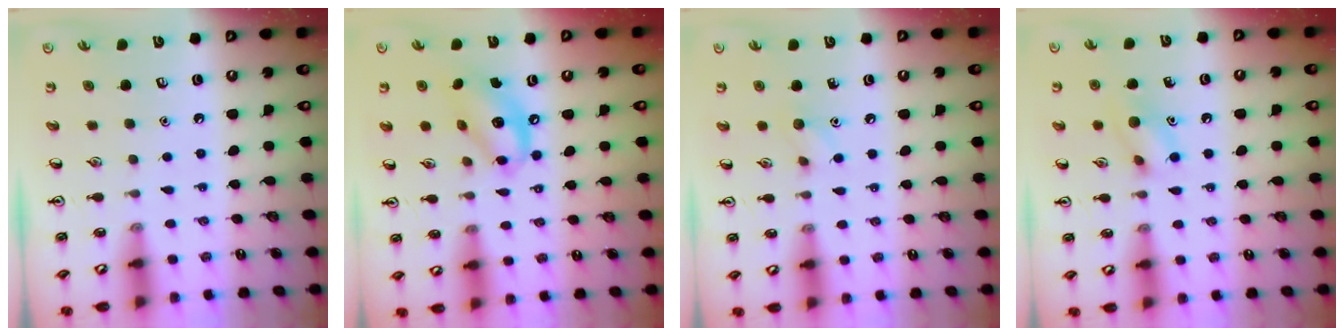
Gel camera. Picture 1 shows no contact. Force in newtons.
{"total": 11.7, "press": 11.4, "slide": 2.6}
{"total": 6.1, "press": 5.8, "slide": 1.9}
{"total": 8.8, "press": 8.7, "slide": 1.2}